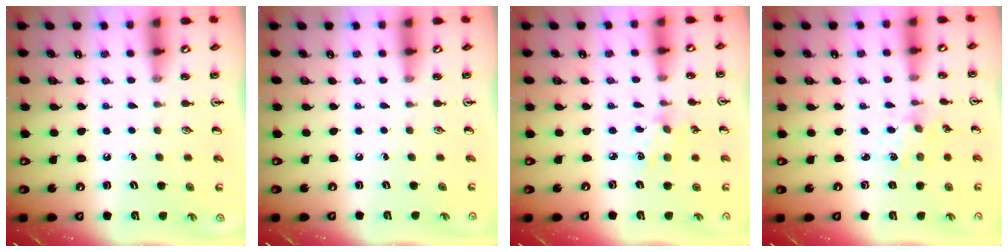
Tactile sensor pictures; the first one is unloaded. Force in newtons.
{"total": 0.0}
{"total": 3.4, "press": 3.2, "slide": 1.2}
{"total": 1.6, "press": 1.6, "slide": 0.1}